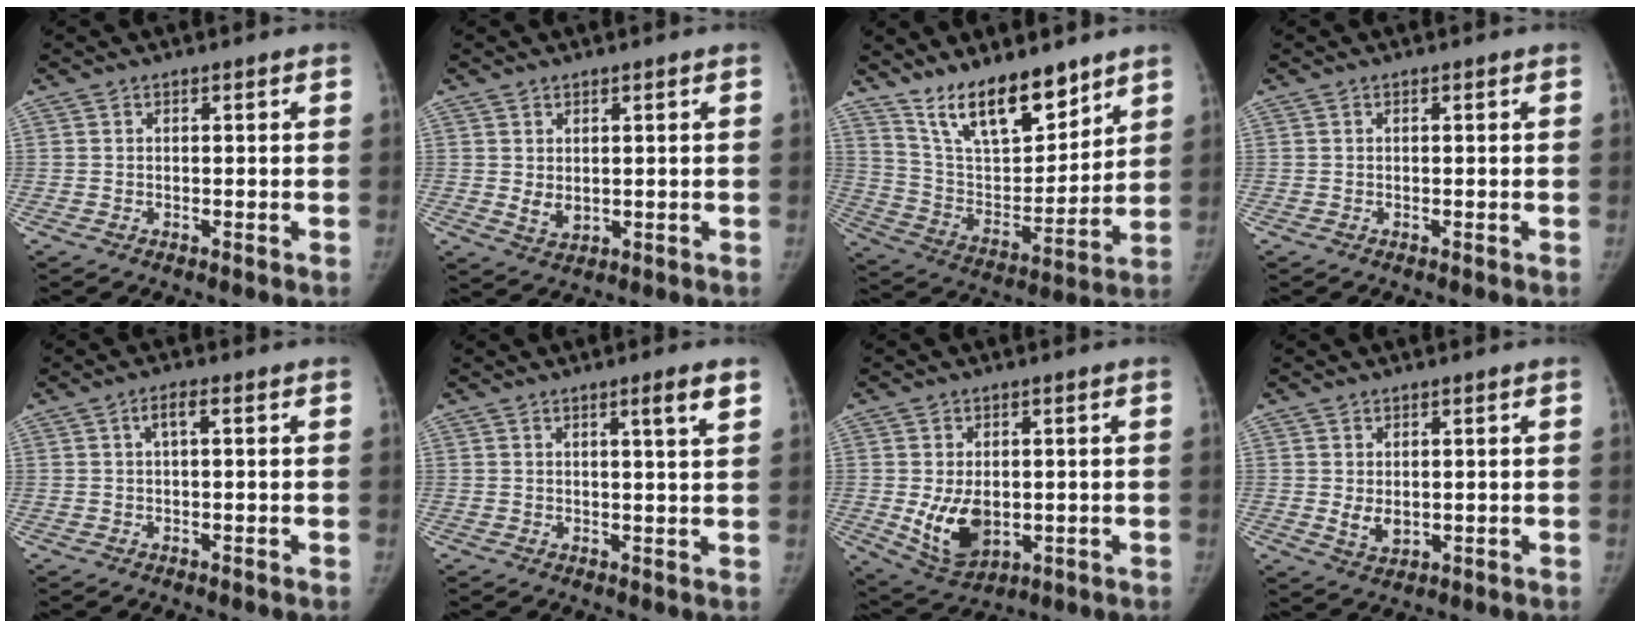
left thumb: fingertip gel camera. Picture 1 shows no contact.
{"total": 3.0, "force": [0.6, 2.2, 2.0], "torque": [-0.026, -0.011, 0.021]}
{"total": 16.8, "force": [12.7, 6.3, 9.1], "torque": [-0.107, -0.080, 0.234]}
{"total": 0.0}
{"total": 2.2, "force": [0.5, 0.7, 2.0], "torque": [-0.042, 0.009, 0.009]}
{"total": 3.8, "force": [2.1, -0.1, 3.2], "torque": [-0.046, -0.016, 0.032]}
{"total": 9.7, "force": [-1.0, 6.5, 7.1], "torque": [-0.101, -0.014, 0.002]}
{"total": 3.6, "force": [0.3, 2.6, 2.4], "torque": [-0.032, -0.011, 0.015]}